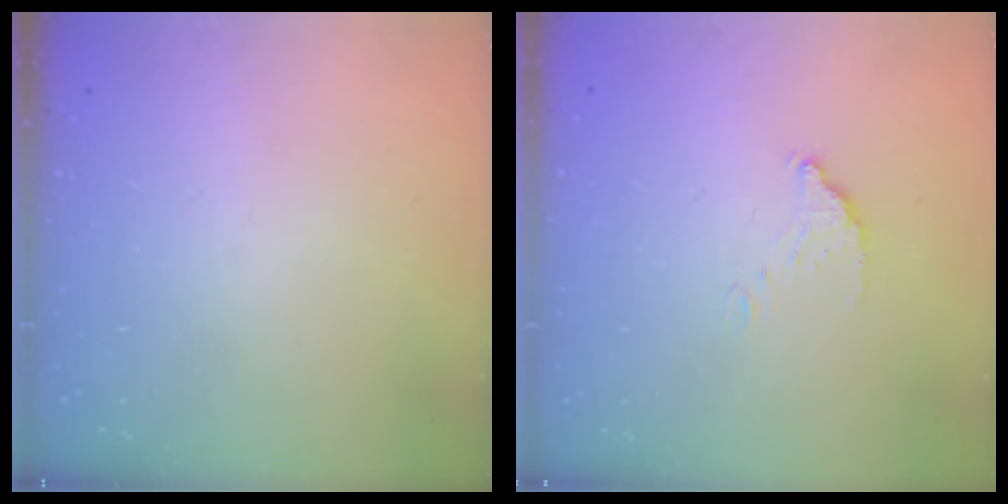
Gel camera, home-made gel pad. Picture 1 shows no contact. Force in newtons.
{"total": 4.0, "press": 4.0, "slide": 0.0}